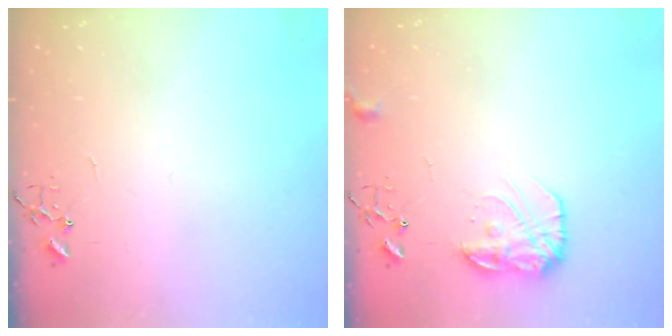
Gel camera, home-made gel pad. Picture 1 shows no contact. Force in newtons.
{"total": 11.9, "press": 11.9, "slide": 0.4}